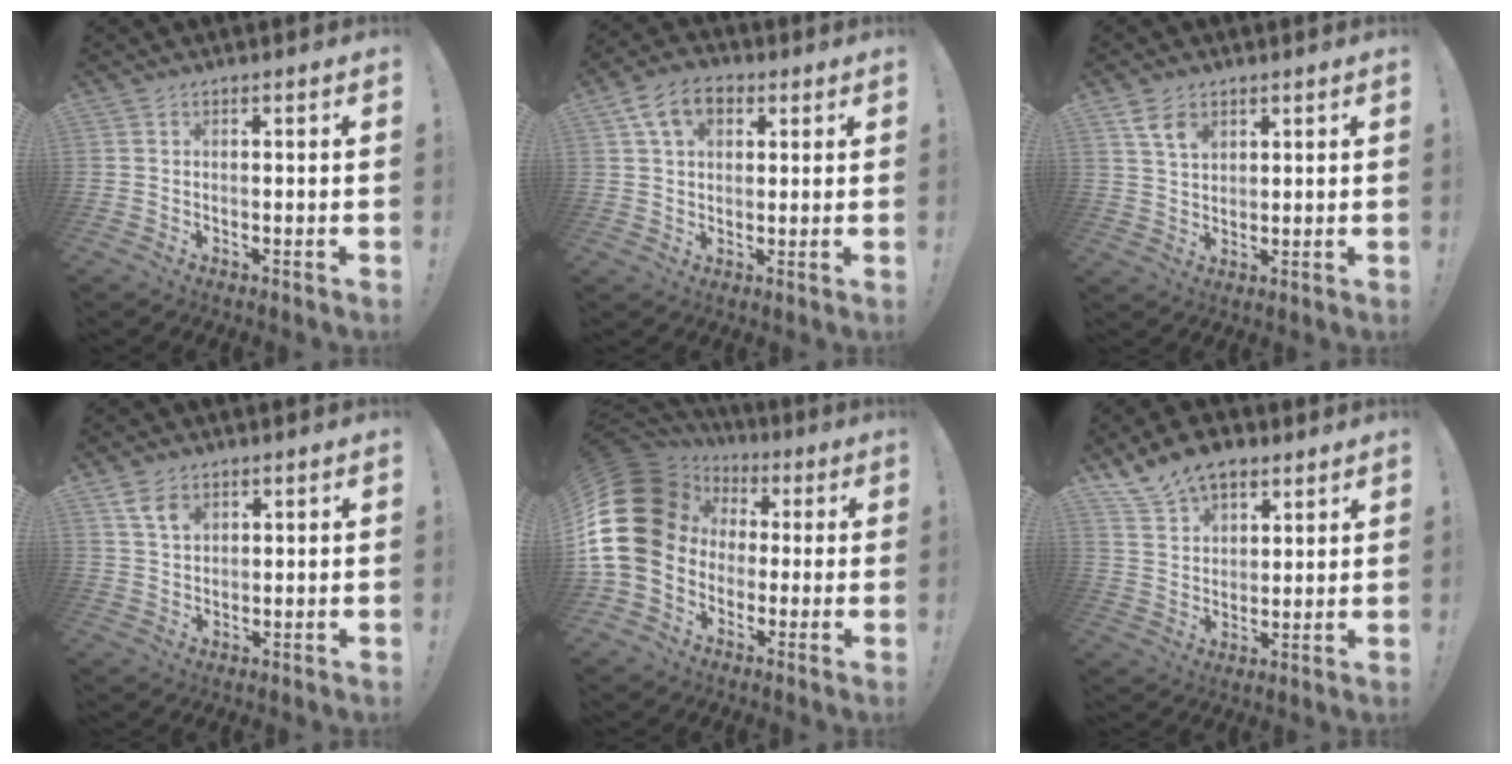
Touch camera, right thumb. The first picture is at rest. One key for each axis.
{"total": 8.9, "fx": 3.5, "fy": 5.9, "fz": 5.8, "tx": -0.096, "ty": 0.010, "tz": 0.066}
{"total": 6.0, "fx": 3.5, "fy": 3.6, "fz": 3.3, "tx": -0.050, "ty": -0.015, "tz": 0.063}
{"total": 5.4, "fx": 3.0, "fy": 3.3, "fz": 3.1, "tx": -0.044, "ty": -0.012, "tz": 0.054}
{"total": 21.4, "fx": 1.4, "fy": 17.1, "fz": 12.8, "tx": -0.242, "ty": 0.001, "tz": 0.051}
{"total": 10.4, "fx": 7.8, "fy": 5.7, "fz": 3.6, "tx": -0.070, "ty": -0.043, "tz": 0.152}